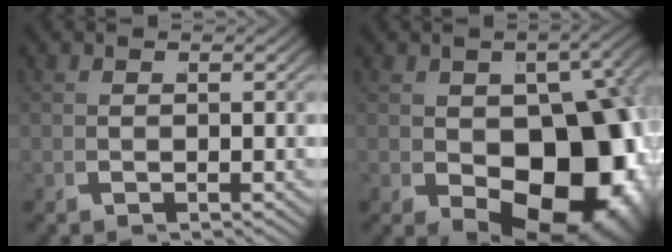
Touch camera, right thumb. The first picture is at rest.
{"total": 18.5, "force": [-2.5, 11.8, 14.0], "torque": [-0.221, -0.082, 0.005]}